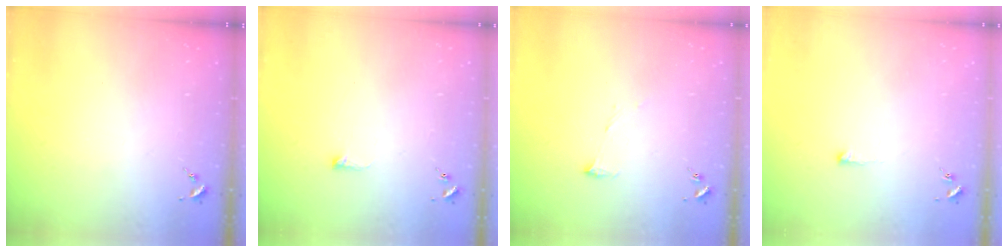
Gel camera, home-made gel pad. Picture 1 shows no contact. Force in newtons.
{"total": 4.3, "press": 4.3, "slide": 0.7}
{"total": 6.5, "press": 6.5, "slide": 0.7}
{"total": 2.9, "press": 2.8, "slide": 0.5}